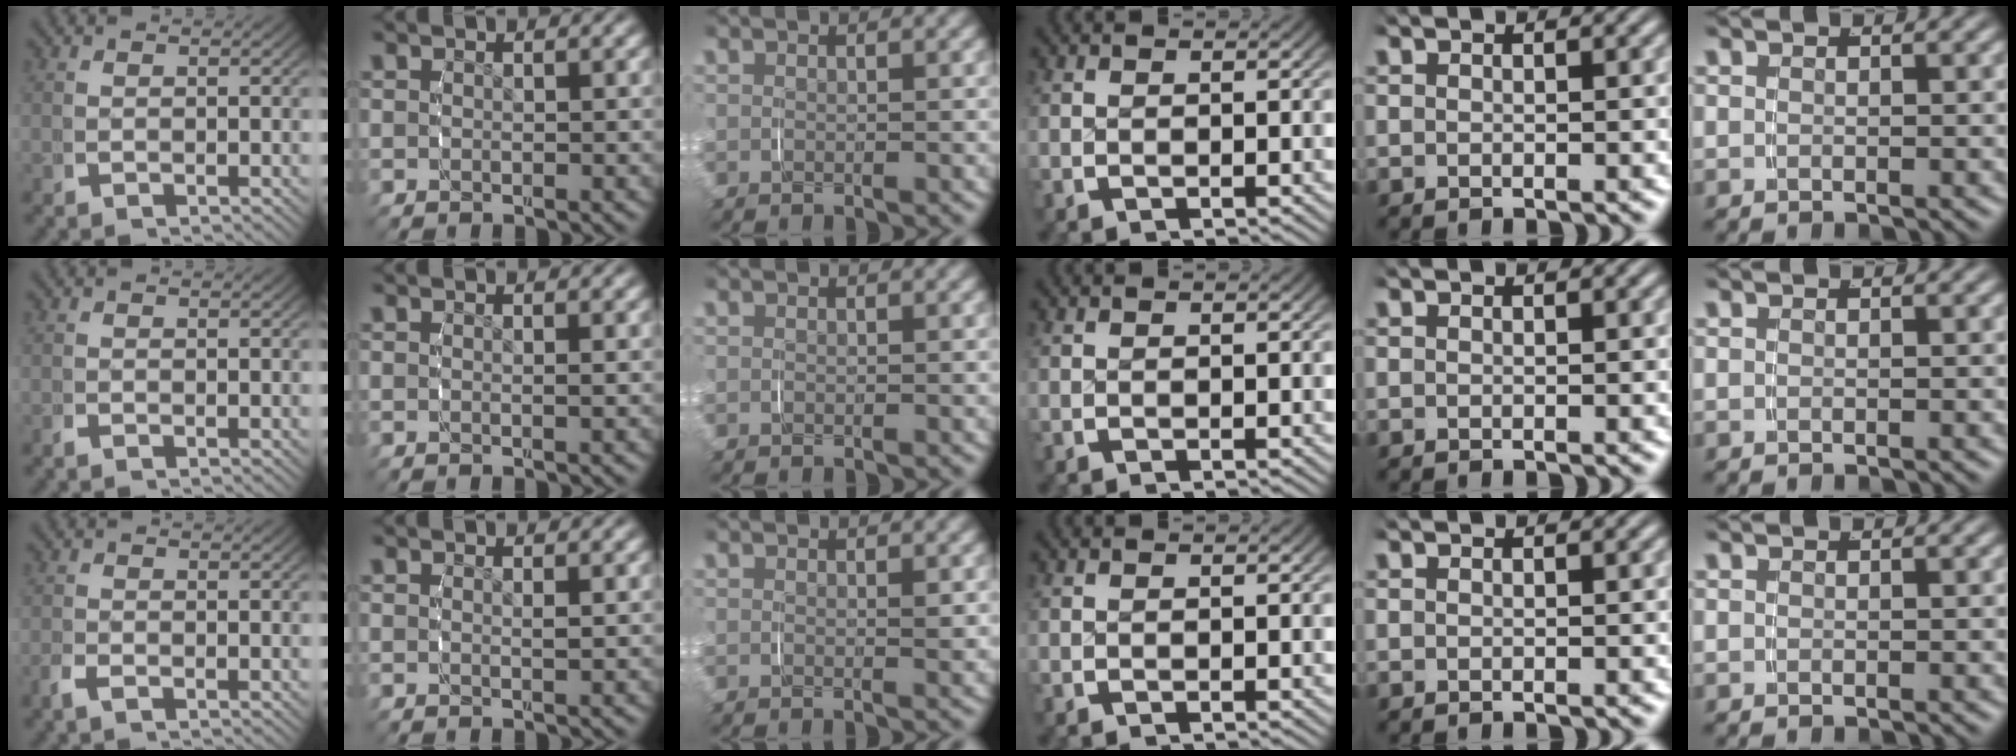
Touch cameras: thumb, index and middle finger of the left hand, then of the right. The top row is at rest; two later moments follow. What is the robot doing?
{"motion": "grasp_and_lifting", "object": "toothpaste"}